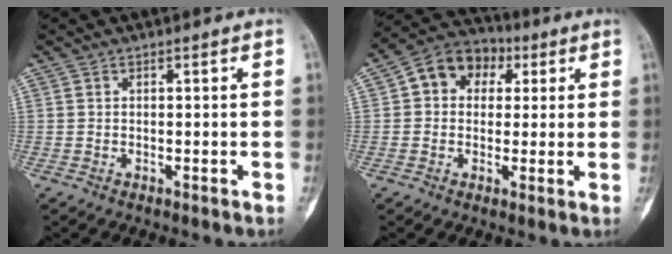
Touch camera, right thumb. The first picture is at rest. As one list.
[{"total": 10.3, "force": [2.6, 8.4, 5.4], "torque": [-0.048, 0.018, 0.029]}]